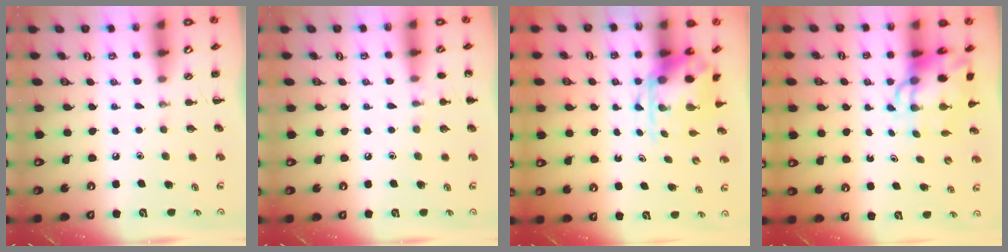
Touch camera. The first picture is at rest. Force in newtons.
{"total": 5.9, "press": 5.6, "slide": 1.8}
{"total": 4.7, "press": 4.6, "slide": 0.4}
{"total": 7.6, "press": 7.2, "slide": 2.2}